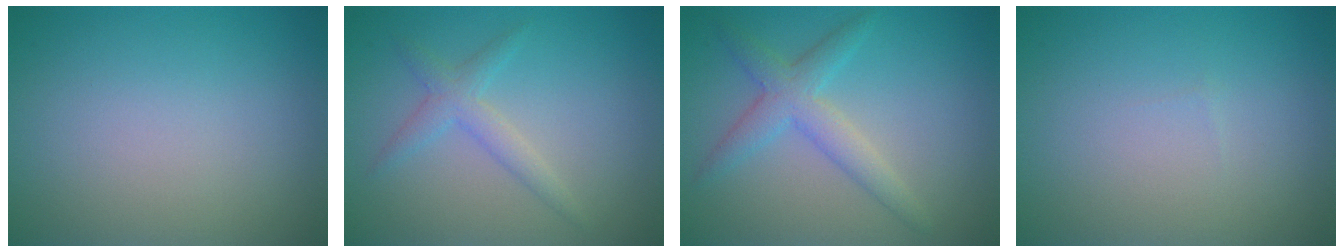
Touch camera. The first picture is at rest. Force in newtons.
{"total": 1.3, "press": 1.3, "slide": 0.1}
{"total": 3.3, "press": 3.3, "slide": 0.3}
{"total": 0.0}